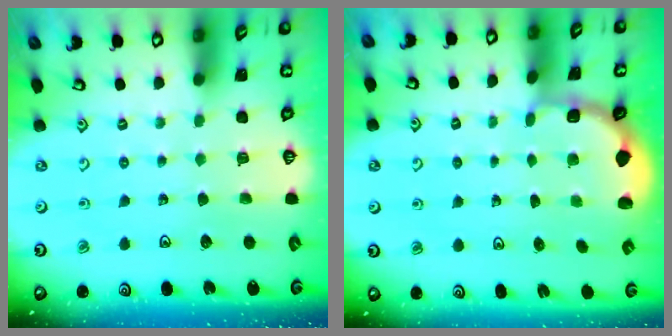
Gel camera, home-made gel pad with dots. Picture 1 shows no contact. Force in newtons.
{"total": 1.9, "press": 1.7, "slide": 0.8}